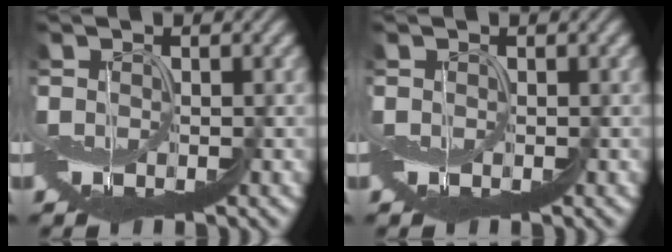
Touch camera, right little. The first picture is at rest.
{"total": 0.0}